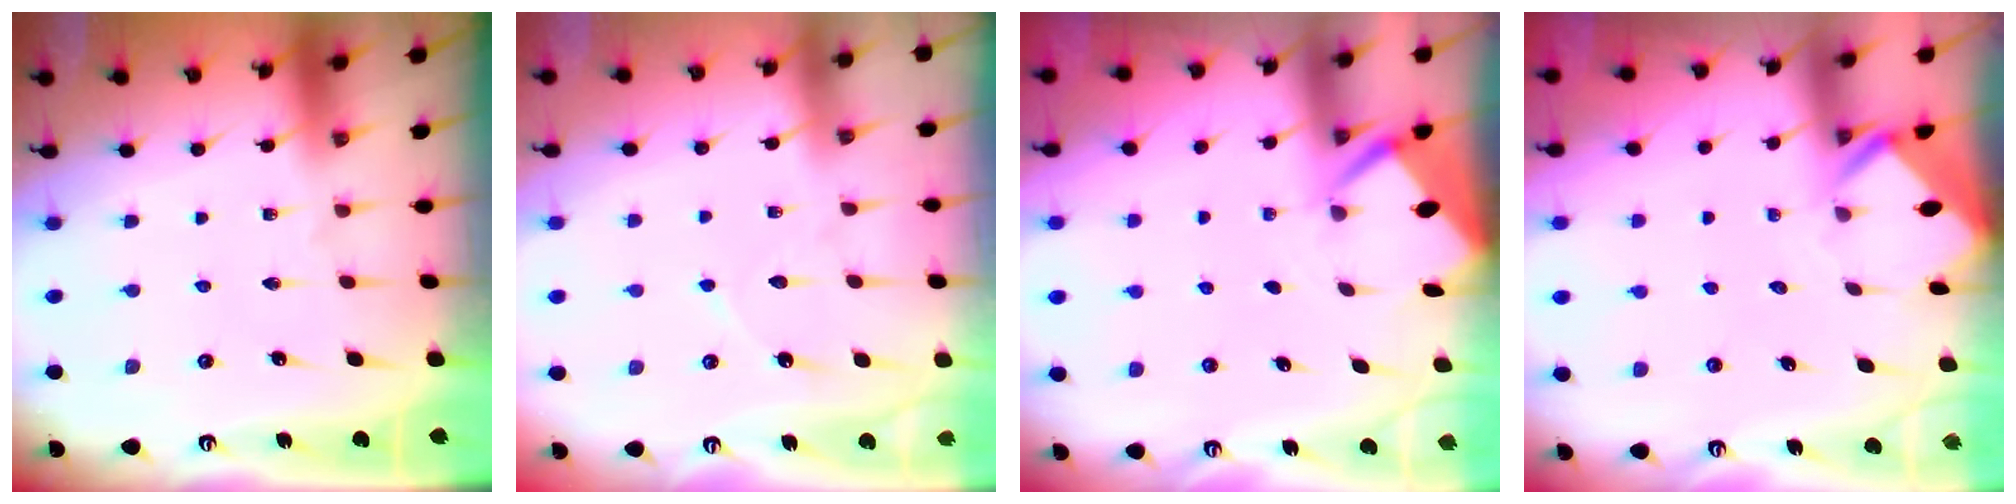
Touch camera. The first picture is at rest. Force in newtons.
{"total": 5.3, "press": 5.3, "slide": 0.5}
{"total": 2.7, "press": 2.6, "slide": 0.4}
{"total": 2.6, "press": 2.6, "slide": 0.1}